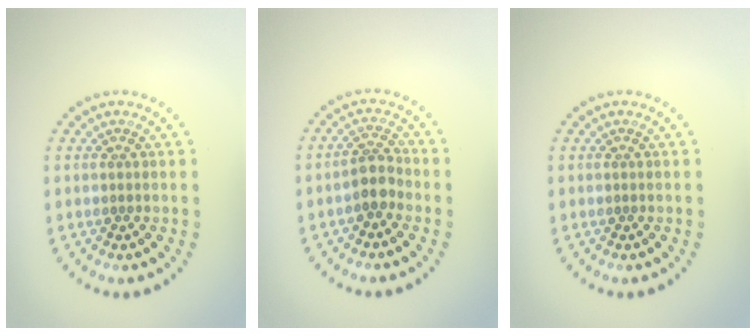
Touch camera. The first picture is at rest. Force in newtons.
{"total": 2.2, "press": 1.9, "slide": 1.1}
{"total": 0.0}